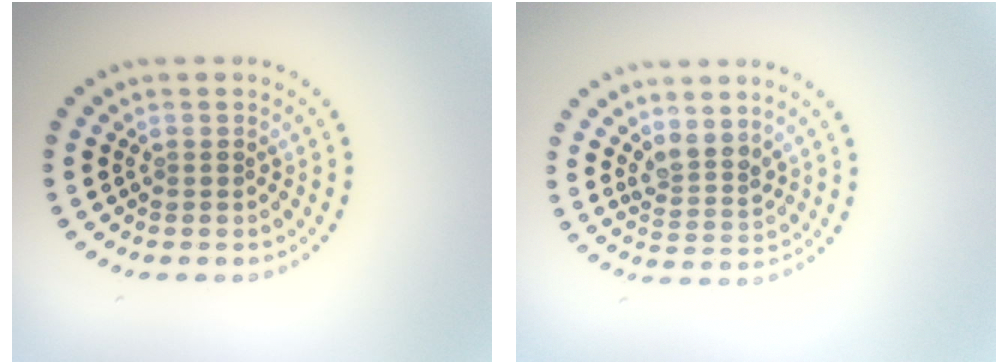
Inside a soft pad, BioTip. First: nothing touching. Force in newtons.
{"total": 2.5, "press": 1.9, "slide": 1.6}